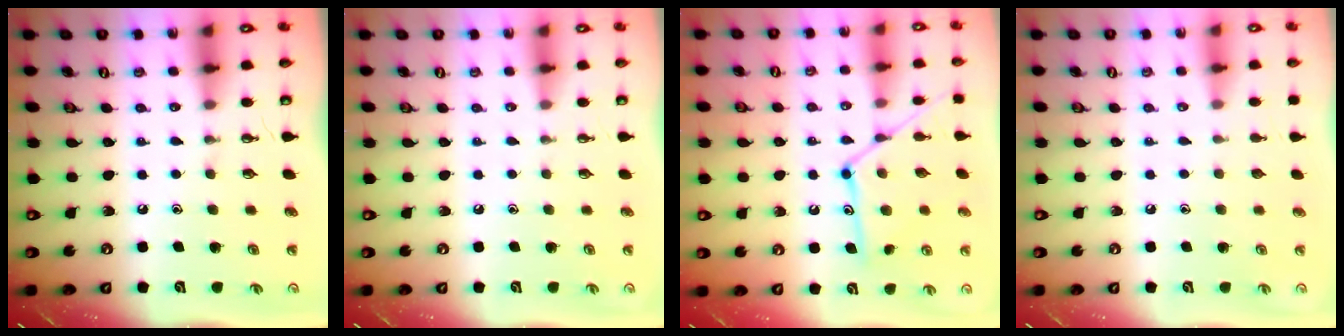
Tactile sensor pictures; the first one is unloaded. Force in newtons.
{"total": 0.0}
{"total": 12.9, "press": 12.8, "slide": 0.6}
{"total": 0.0}